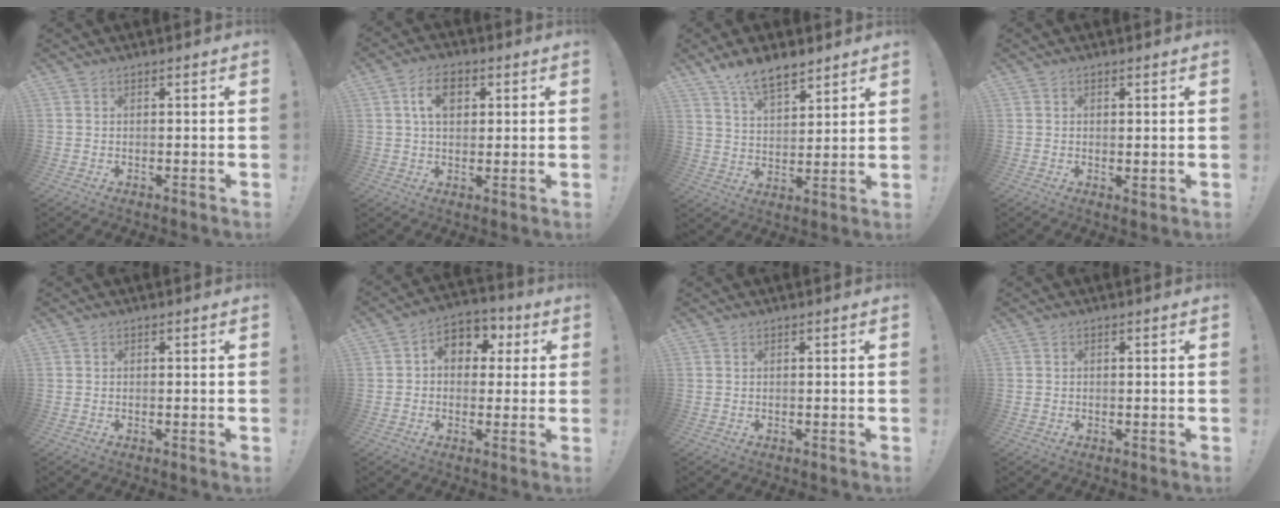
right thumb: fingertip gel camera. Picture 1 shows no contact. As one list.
[{"total": 7.9, "force": [2.9, 4.8, 5.6], "torque": [-0.083, 0.003, 0.051]}, {"total": 10.1, "force": [7.9, 4.1, 4.8], "torque": [-0.075, -0.049, 0.149]}, {"total": 1.2, "force": [0.5, 0.6, 0.8], "torque": [-0.006, -0.005, 0.010]}, {"total": 0.0}, {"total": 8.3, "force": [1.4, 6.9, 4.5], "torque": [-0.062, 0.006, 0.032]}, {"total": 0.0}, {"total": 0.6, "force": [-0.1, 0.6, 0.2], "torque": [-0.003, 0.002, -0.001]}]